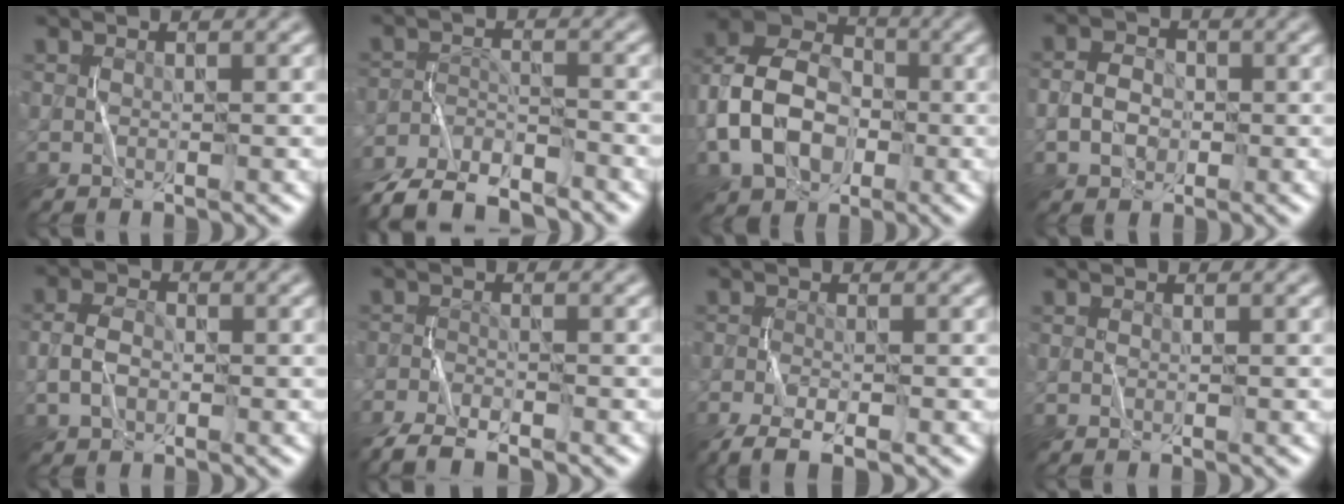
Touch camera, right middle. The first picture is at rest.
{"total": 7.3, "force": [-6.7, 1.6, 2.4], "torque": [-0.041, -0.008, -0.130]}
{"total": 8.9, "force": [-2.3, 6.6, 5.6], "torque": [-0.117, 0.004, -0.053]}
{"total": 2.6, "force": [-0.7, 2.1, 1.4], "torque": [-0.023, 0.000, -0.017]}
{"total": 2.2, "force": [-0.7, 1.5, 1.5], "torque": [-0.031, 0.002, -0.017]}
{"total": 4.3, "force": [-3.7, 0.8, 1.9], "torque": [-0.035, -0.016, -0.078]}
{"total": 3.0, "force": [-2.0, 0.7, 2.1], "torque": [-0.041, -0.005, -0.038]}
{"total": 0.0}